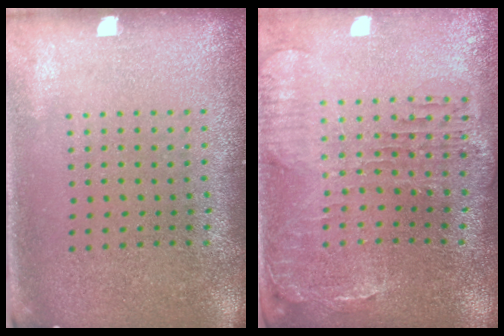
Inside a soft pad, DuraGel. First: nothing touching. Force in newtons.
{"total": 1.4, "press": 1.4, "slide": 0.4}